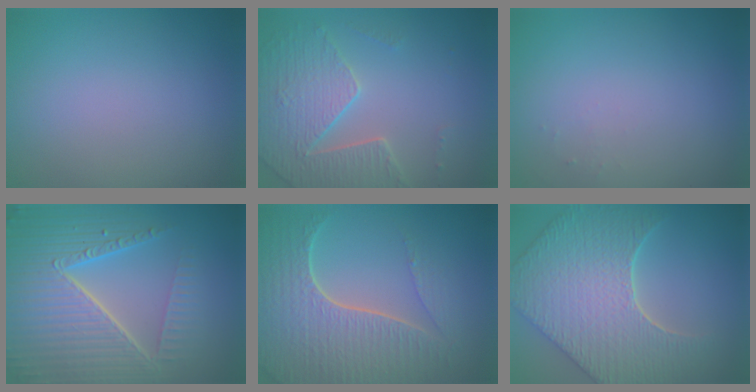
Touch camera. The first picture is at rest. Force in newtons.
{"total": 4.9, "press": 4.5, "slide": 1.9}
{"total": 0.5, "press": 0.5, "slide": 0.2}
{"total": 8.9, "press": 5.9, "slide": 6.7}
{"total": 7.8, "press": 5.7, "slide": 5.3}
{"total": 7.9, "press": 6.8, "slide": 4.1}